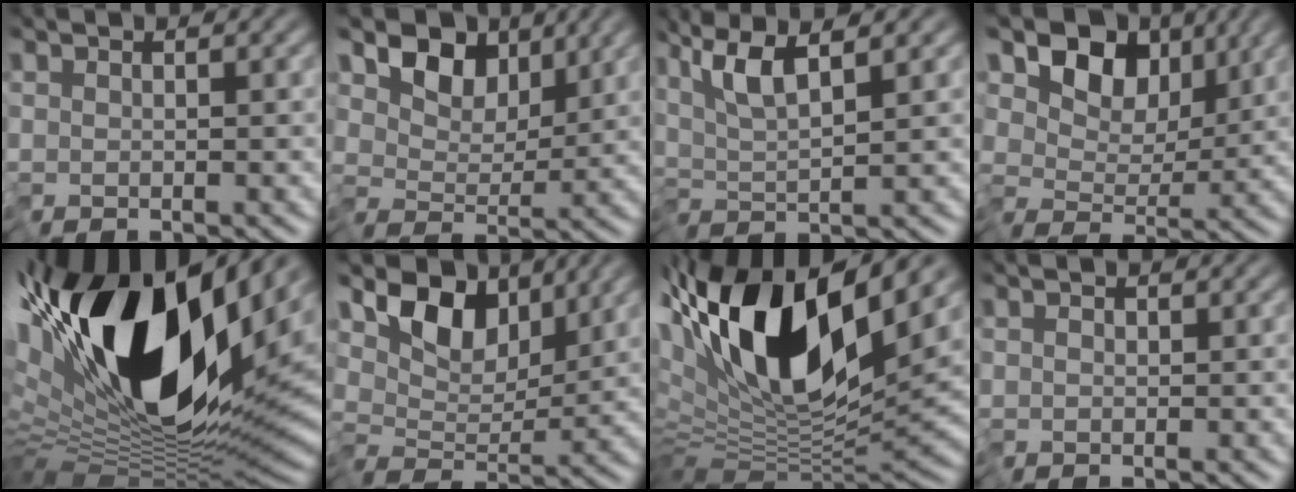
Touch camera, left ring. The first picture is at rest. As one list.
[{"total": 5.1, "force": [2.7, 3.3, 2.8], "torque": [-0.048, -0.007, 0.033]}, {"total": 4.3, "force": [2.5, 0.1, 3.6], "torque": [-0.066, 0.010, 0.049]}, {"total": 7.5, "force": [3.7, 4.7, 4.5], "torque": [-0.074, -0.001, 0.055]}, {"total": 18.5, "force": [5.4, 8.0, 15.8], "torque": [-0.302, 0.012, 0.083]}, {"total": 5.7, "force": [3.0, 3.4, 3.4], "torque": [-0.055, -0.004, 0.045]}, {"total": 13.5, "force": [4.7, 5.1, 11.6], "torque": [-0.216, -0.002, 0.080]}, {"total": 0.5, "force": [0.0, 0.5, 0.2], "torque": [-0.004, 0.003, -0.003]}]